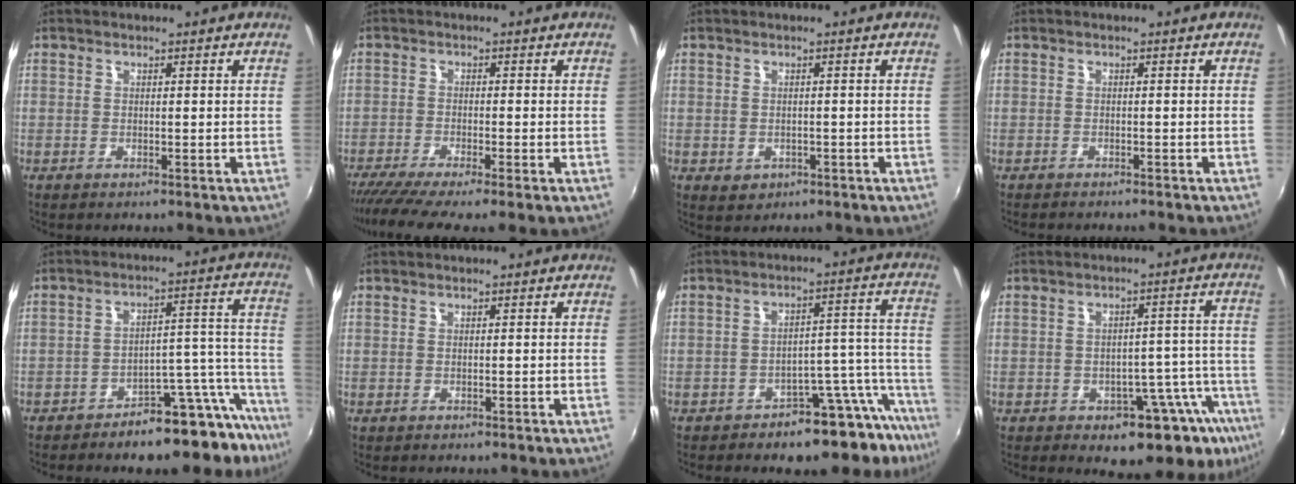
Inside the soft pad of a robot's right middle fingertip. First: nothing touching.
{"total": 6.5, "force": [-5.1, -1.0, 3.9], "torque": [-0.087, -0.030, -0.094]}
{"total": 1.9, "force": [-0.5, 1.6, 0.8], "torque": [-0.015, -0.003, -0.003]}
{"total": 2.3, "force": [-2.2, -0.1, 0.6], "torque": [-0.019, -0.011, -0.036]}
{"total": 12.9, "force": [-11.9, 2.0, 4.5], "torque": [-0.021, 0.032, -0.178]}
{"total": 0.0}
{"total": 10.5, "force": [-9.7, 2.3, 3.4], "torque": [-0.018, 0.027, -0.146]}
{"total": 10.4, "force": [-6.5, 5.6, 5.8], "torque": [-0.064, 0.020, -0.074]}